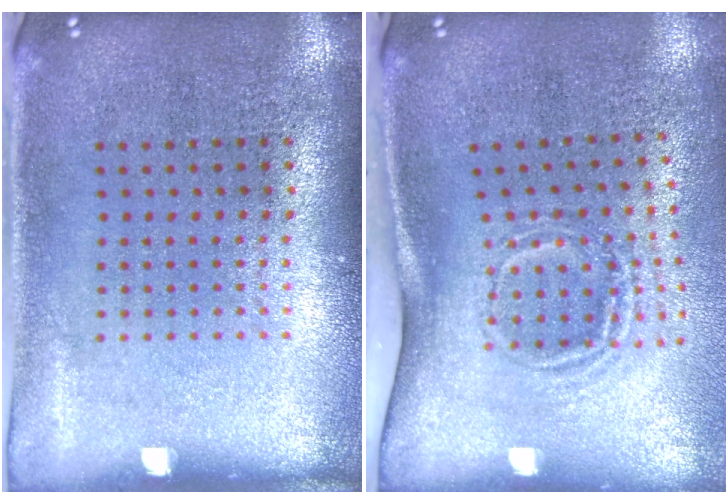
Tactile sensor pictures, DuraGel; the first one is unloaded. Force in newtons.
{"total": 1.9, "press": 1.2, "slide": 1.4}